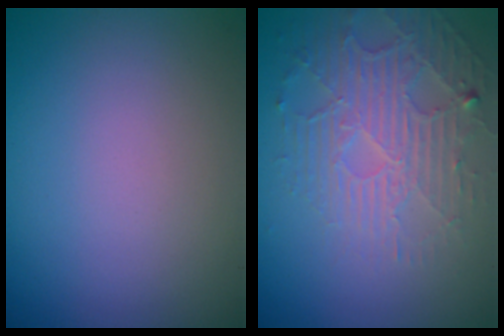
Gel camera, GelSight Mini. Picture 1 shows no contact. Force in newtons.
{"total": 4.7, "press": 3.4, "slide": 3.3}